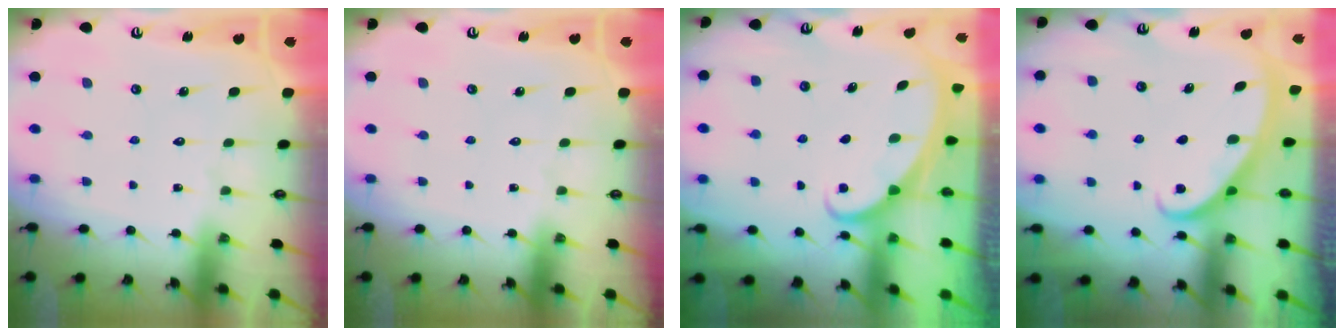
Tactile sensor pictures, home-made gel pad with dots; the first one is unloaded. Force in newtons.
{"total": 0.0}
{"total": 1.6, "press": 1.6, "slide": 0.1}
{"total": 3.0, "press": 3.0, "slide": 0.1}